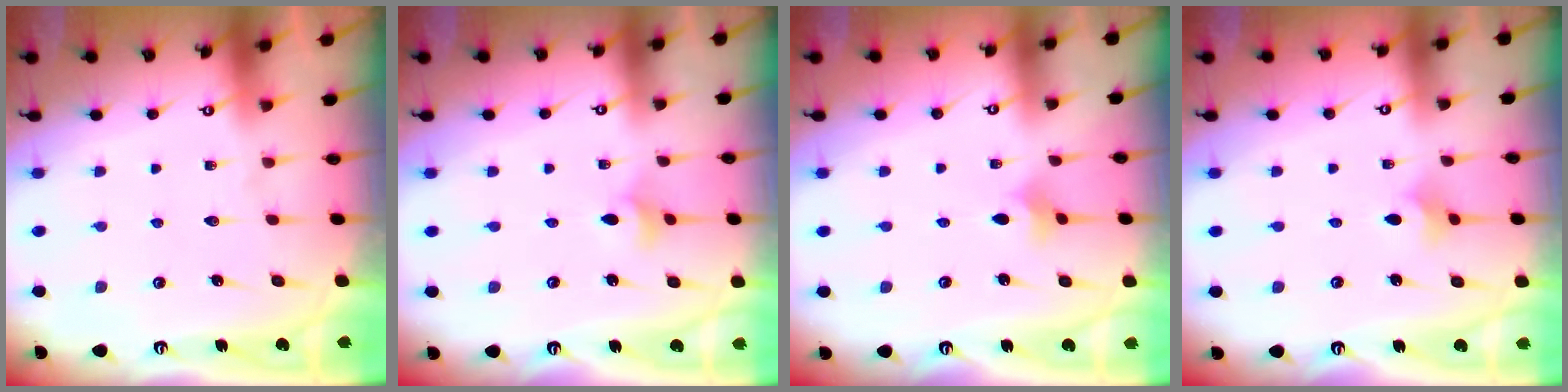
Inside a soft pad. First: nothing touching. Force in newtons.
{"total": 3.0, "press": 2.9, "slide": 0.5}
{"total": 2.8, "press": 2.7, "slide": 0.6}
{"total": 3.4, "press": 3.3, "slide": 0.9}